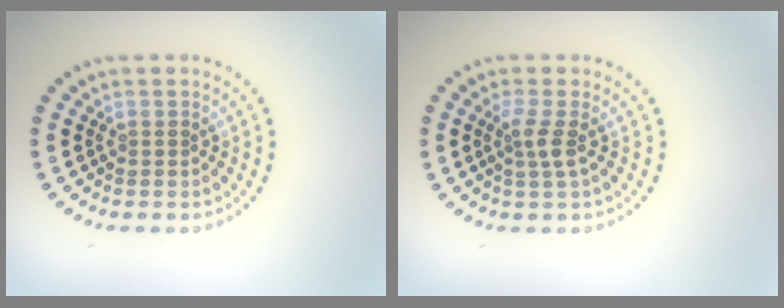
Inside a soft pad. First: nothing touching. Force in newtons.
{"total": 1.8, "press": 1.4, "slide": 1.1}